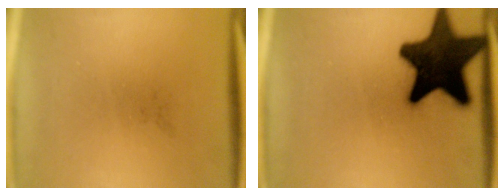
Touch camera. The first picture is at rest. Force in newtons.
{"total": 17.9}